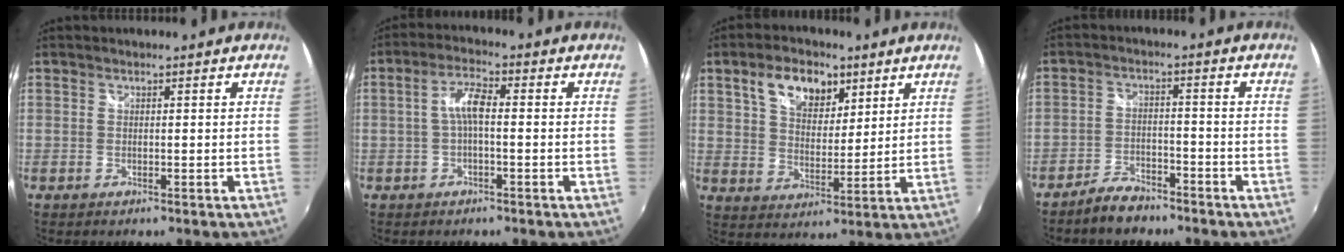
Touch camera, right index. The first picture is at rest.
{"total": 4.6, "force": [-0.5, 1.3, 4.4], "torque": [-0.090, 0.014, -0.010]}
{"total": 10.4, "force": [5.6, 6.0, 6.4], "torque": [-0.112, 0.018, 0.095]}
{"total": 5.9, "force": [-4.9, 2.5, 2.1], "torque": [-0.063, 0.008, -0.084]}